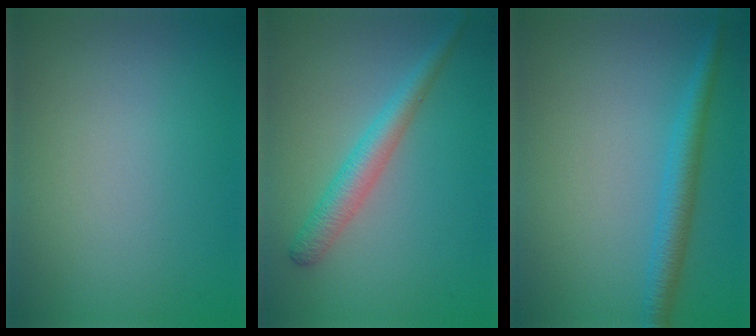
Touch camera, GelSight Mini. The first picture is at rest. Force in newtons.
{"total": 3.2, "press": 3.2, "slide": 0.2}
{"total": 2.9, "press": 2.9, "slide": 0.1}